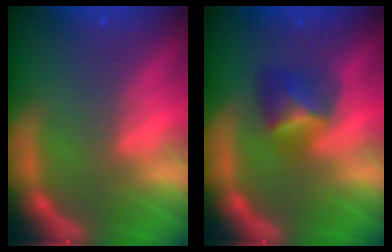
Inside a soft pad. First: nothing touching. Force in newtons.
{"total": 3.4}